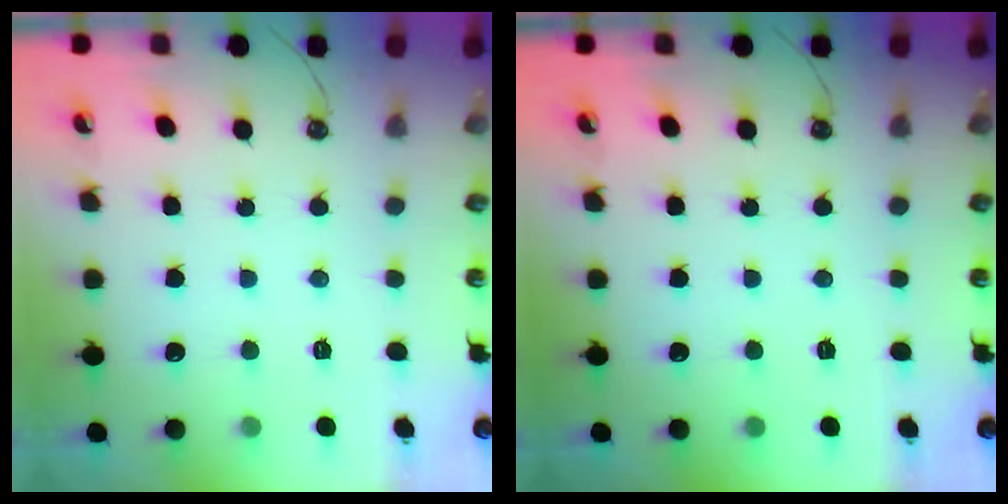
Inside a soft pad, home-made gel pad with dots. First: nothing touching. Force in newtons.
{"total": 0.0}